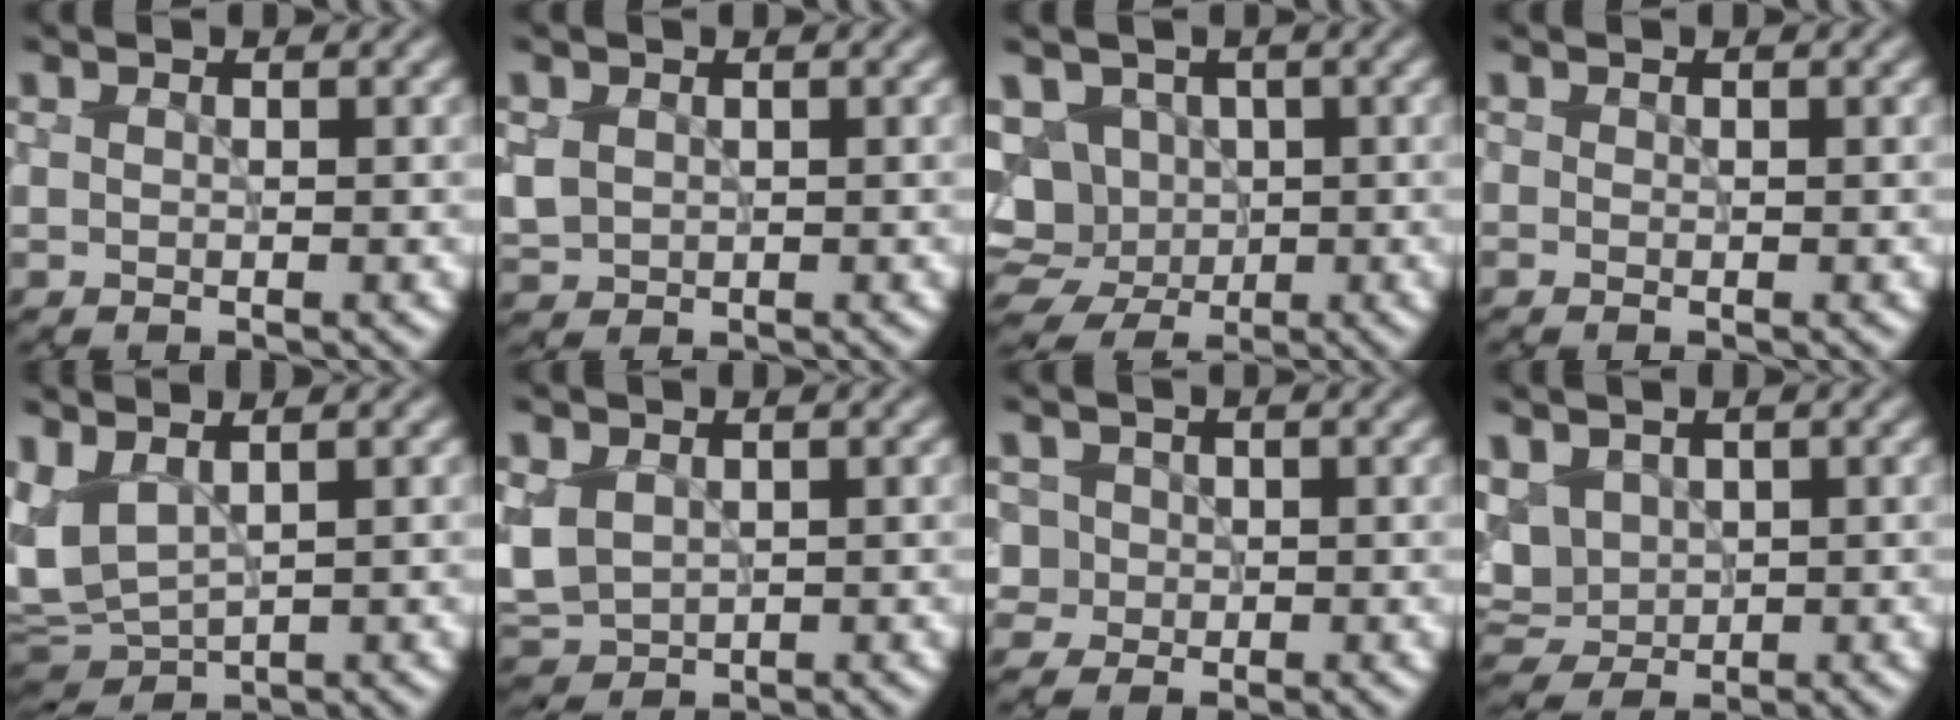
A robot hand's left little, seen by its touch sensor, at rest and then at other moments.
{"total": 2.2, "force": [0.5, 1.7, 1.1], "torque": [-0.032, -0.002, 0.014]}
{"total": 10.4, "force": [-0.8, 9.2, 4.8], "torque": [-0.078, 0.005, -0.036]}
{"total": 0.0}
{"total": 4.8, "force": [1.2, 2.5, 4.0], "torque": [-0.095, 0.002, 0.026]}
{"total": 3.4, "force": [0.6, 2.5, 2.2], "torque": [-0.056, -0.006, 0.015]}
{"total": 2.5, "force": [0.4, 2.3, 0.6], "torque": [-0.006, 0.008, 0.013]}
{"total": 4.4, "force": [1.3, 3.3, 2.5], "torque": [-0.070, -0.002, 0.034]}